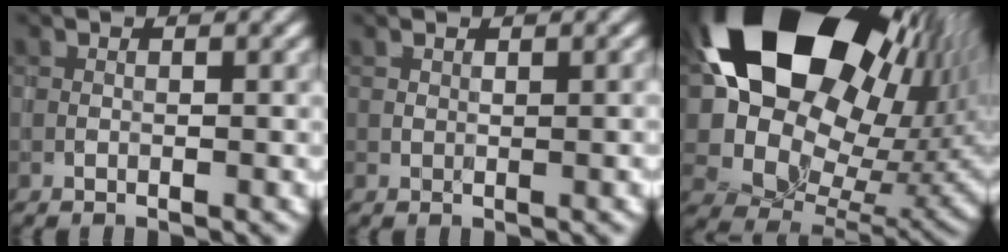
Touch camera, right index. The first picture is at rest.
{"total": 1.0, "force": [0.5, 0.5, 0.7], "torque": [-0.012, 0.001, 0.011]}
{"total": 20.7, "force": [8.6, 13.6, 13.1], "torque": [-0.237, -0.018, 0.176]}